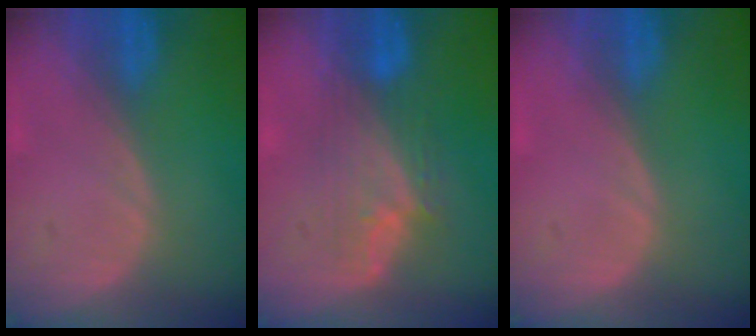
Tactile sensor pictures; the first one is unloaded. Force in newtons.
{"total": 5.7, "press": 5.6, "slide": 0.6}
{"total": 0.0}